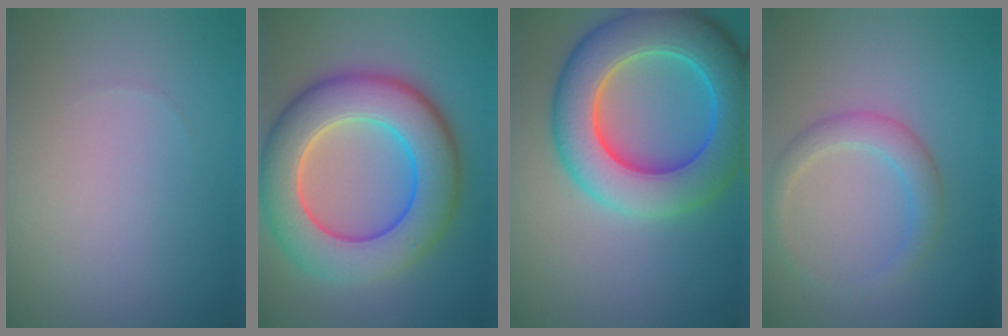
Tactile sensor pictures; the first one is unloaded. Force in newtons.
{"total": 10.7, "press": 10.7, "slide": 0.6}
{"total": 10.5, "press": 10.5, "slide": 0.3}
{"total": 2.7, "press": 2.6, "slide": 0.2}